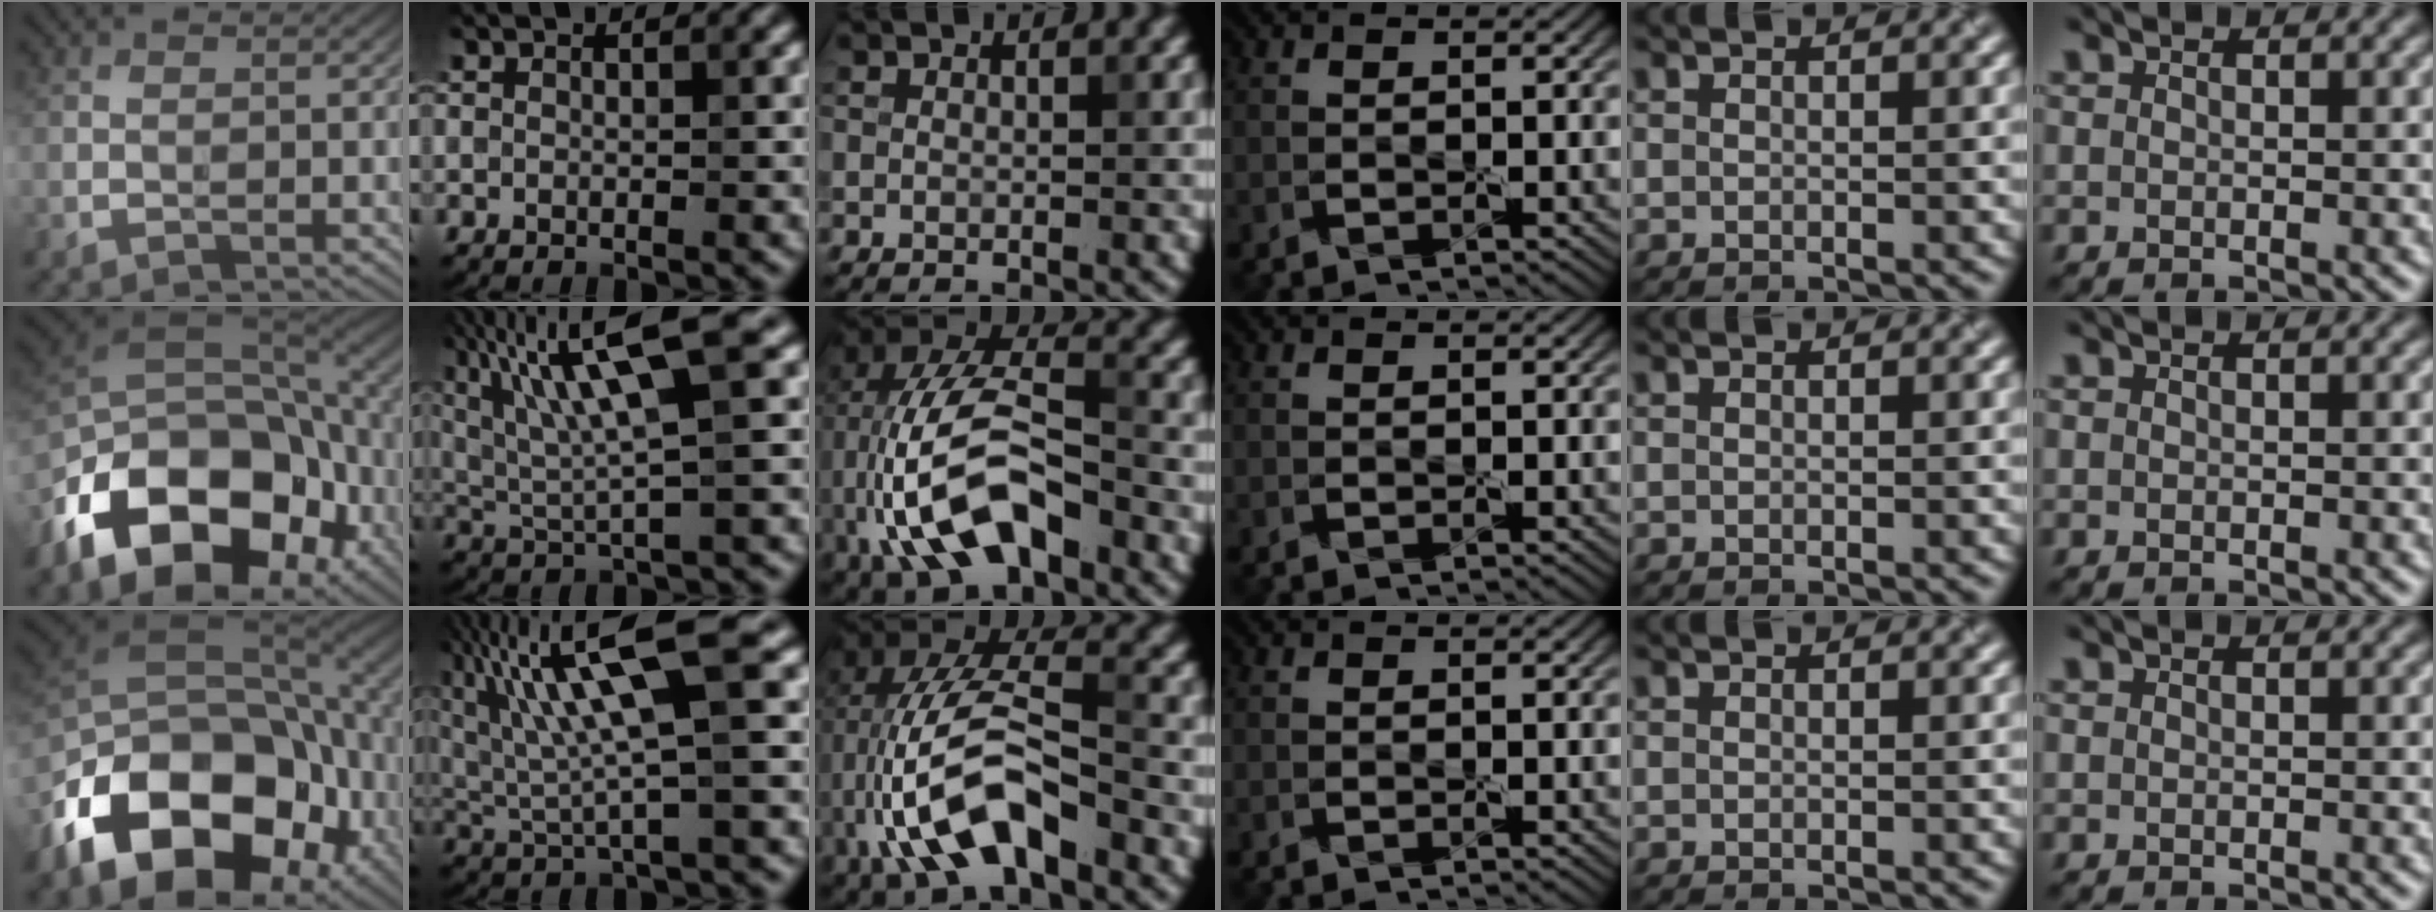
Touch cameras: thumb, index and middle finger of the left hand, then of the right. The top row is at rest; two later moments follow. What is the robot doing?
{"motion": "peel", "object": "sticker"}